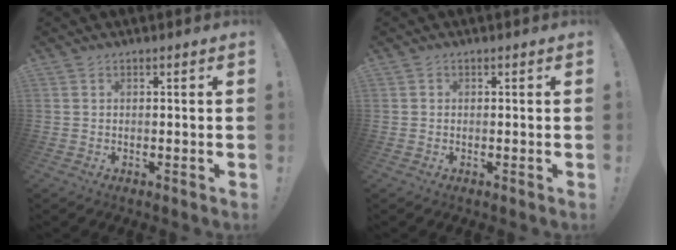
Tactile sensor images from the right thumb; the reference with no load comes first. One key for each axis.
{"total": 0.5, "fx": -0.2, "fy": 0.5, "fz": 0.1, "tx": -0.004, "ty": 0.002, "tz": -0.002}